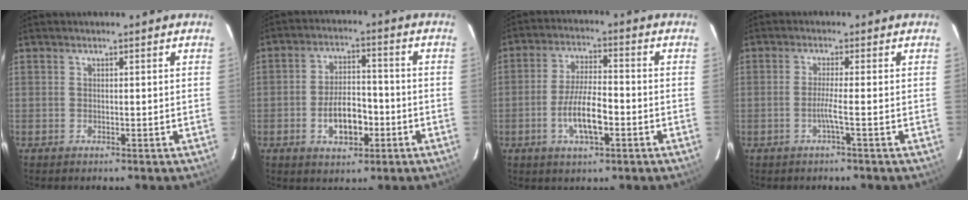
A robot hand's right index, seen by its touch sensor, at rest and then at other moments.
{"total": 8.5, "force": [-3.0, 4.5, 6.5], "torque": [-0.124, 0.014, -0.041]}
{"total": 8.8, "force": [-3.1, 2.6, 7.8], "torque": [-0.155, -0.001, -0.055]}
{"total": 2.6, "force": [-1.1, -0.9, 2.1], "torque": [-0.039, -0.004, -0.024]}